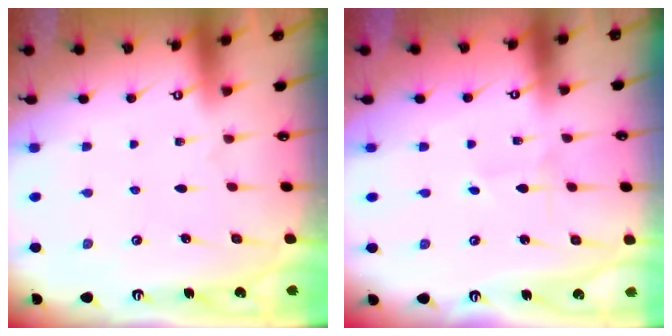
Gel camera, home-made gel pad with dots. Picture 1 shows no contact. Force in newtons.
{"total": 0.6, "press": 0.6, "slide": 0.0}